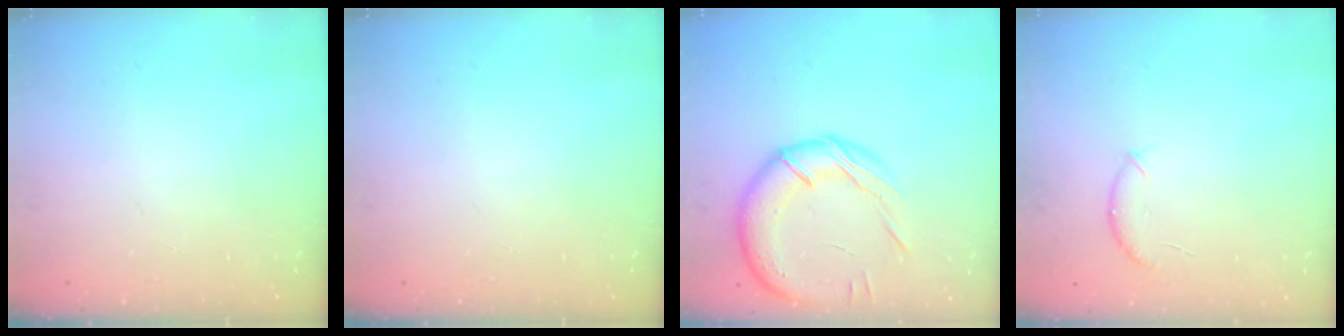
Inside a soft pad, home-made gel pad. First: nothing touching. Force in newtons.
{"total": 0.0}
{"total": 17.7, "press": 17.4, "slide": 3.2}
{"total": 6.5, "press": 6.5, "slide": 1.0}